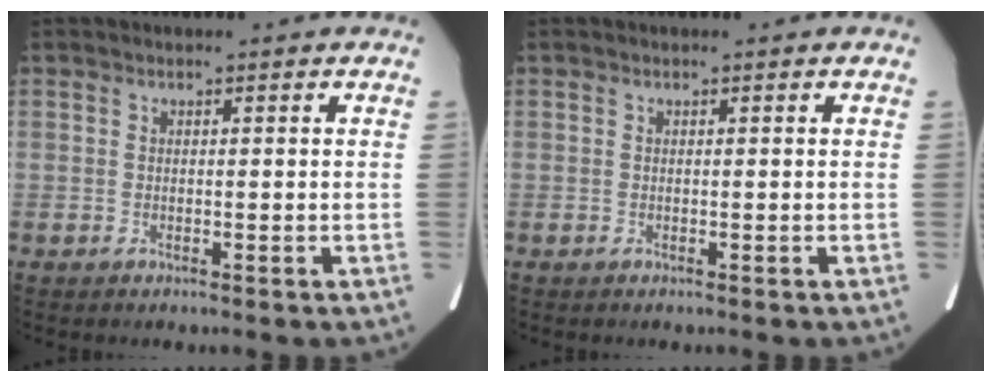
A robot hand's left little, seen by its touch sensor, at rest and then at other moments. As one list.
[{"total": 0.0}]